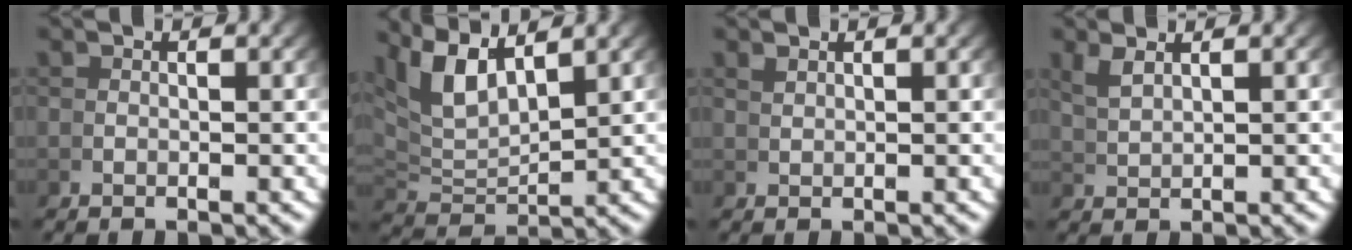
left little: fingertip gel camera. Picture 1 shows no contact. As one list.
[{"total": 7.0, "force": [2.9, 4.1, 4.8], "torque": [-0.110, -0.012, 0.062]}, {"total": 1.6, "force": [1.1, -1.2, -0.1], "torque": [0.009, 0.004, 0.029]}, {"total": 1.8, "force": [1.6, -0.7, 0.6], "torque": [-0.013, 0.002, 0.043]}]